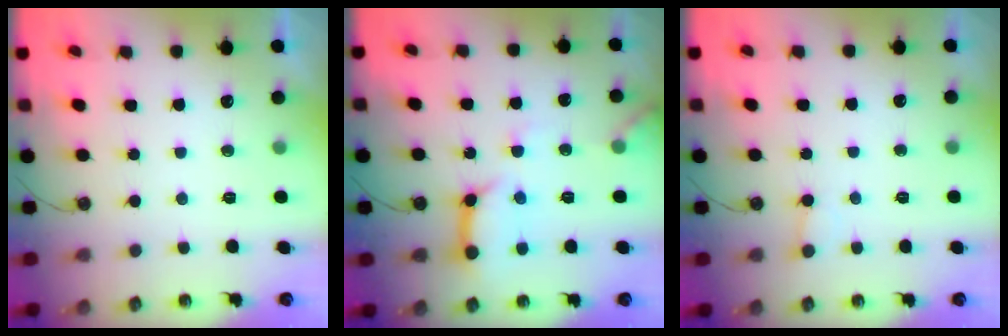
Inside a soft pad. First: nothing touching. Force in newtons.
{"total": 12.7, "press": 12.6, "slide": 1.2}
{"total": 3.7, "press": 3.7, "slide": 0.3}